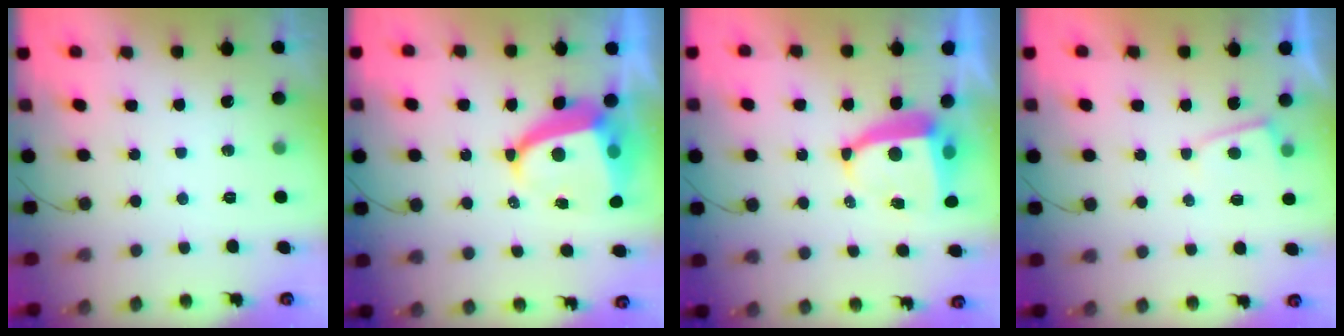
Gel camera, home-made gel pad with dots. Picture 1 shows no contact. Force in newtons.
{"total": 8.1, "press": 8.0, "slide": 0.8}
{"total": 8.0, "press": 8.0, "slide": 1.0}
{"total": 2.3, "press": 2.3, "slide": 0.3}